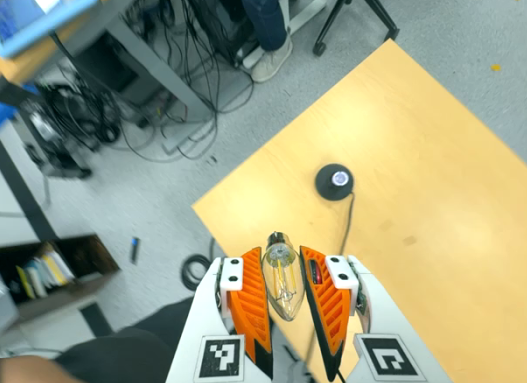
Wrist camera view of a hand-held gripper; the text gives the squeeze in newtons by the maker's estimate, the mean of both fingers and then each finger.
{"total": 11.9, "left": 11.5, "right": 12.3}